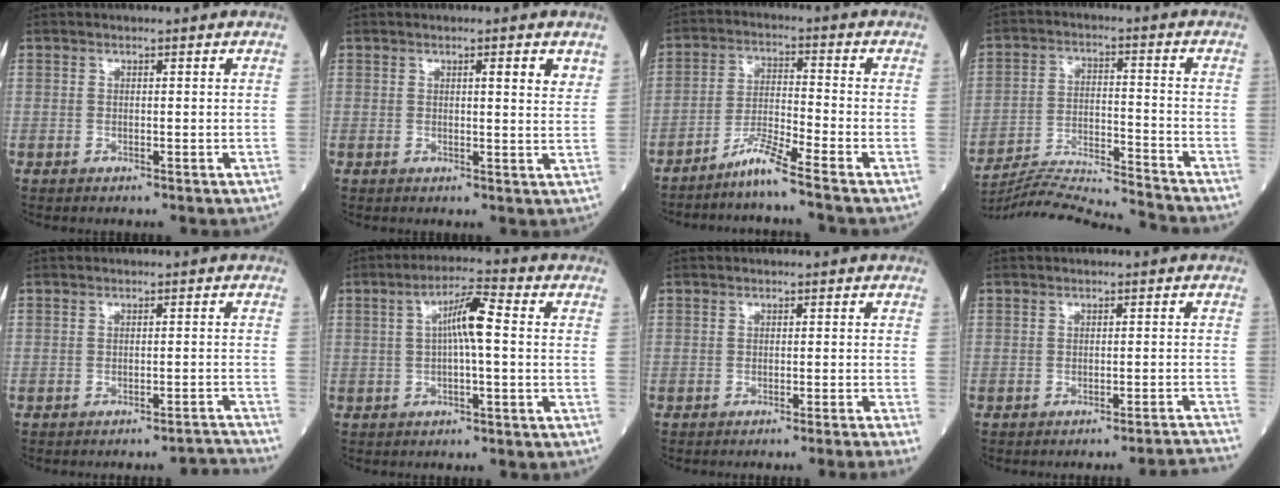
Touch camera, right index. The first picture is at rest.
{"total": 3.0, "force": [1.7, 0.3, 2.5], "torque": [-0.030, -0.008, 0.019]}
{"total": 5.6, "force": [-4.7, -1.4, 2.8], "torque": [-0.056, -0.024, -0.096]}
{"total": 14.2, "force": [-13.9, -1.6, 2.3], "torque": [-0.045, 0.005, -0.232]}
{"total": 4.0, "force": [-3.7, -1.6, -0.3], "torque": [0.018, 0.004, -0.045]}
{"total": 5.9, "force": [0.3, 0.4, 5.9], "torque": [-0.103, 0.015, 0.004]}
{"total": 4.3, "force": [-3.6, -1.8, 1.6], "torque": [-0.005, 0.001, -0.046]}
{"total": 6.6, "force": [-6.3, -1.9, 0.4], "torque": [0.010, -0.008, -0.073]}